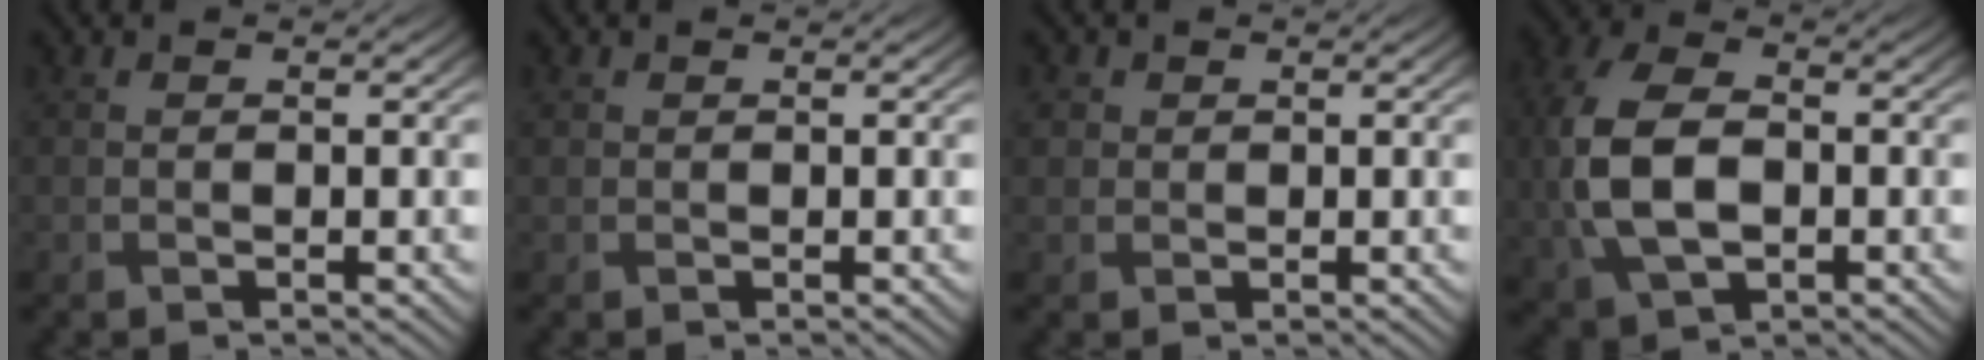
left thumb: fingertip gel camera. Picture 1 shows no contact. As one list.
[{"total": 0.5, "force": [0.1, 0.5, 0.1], "torque": [-0.002, -0.002, 0.002]}, {"total": 1.6, "force": [0.3, 1.5, 0.3], "torque": [-0.009, -0.004, 0.006]}, {"total": 10.7, "force": [-0.8, 7.0, 8.1], "torque": [-0.220, -0.007, -0.014]}]